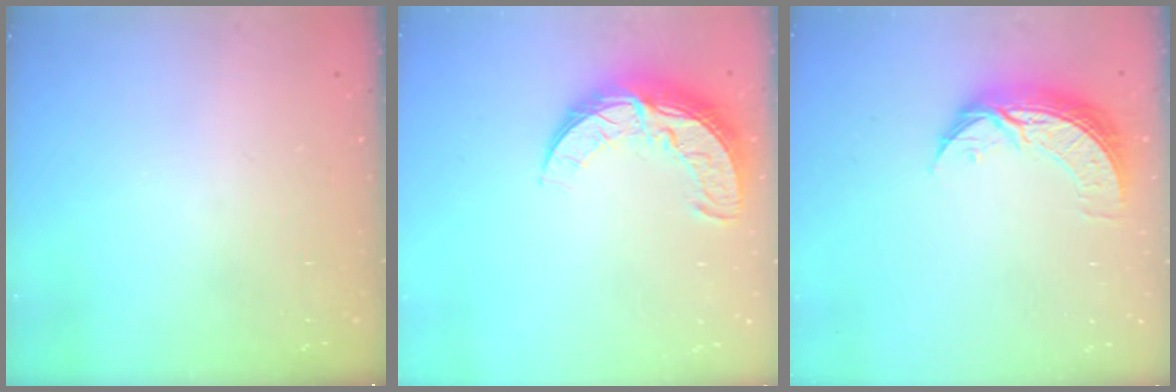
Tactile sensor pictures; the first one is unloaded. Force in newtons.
{"total": 11.4, "press": 11.3, "slide": 0.8}
{"total": 9.0, "press": 9.0, "slide": 0.7}